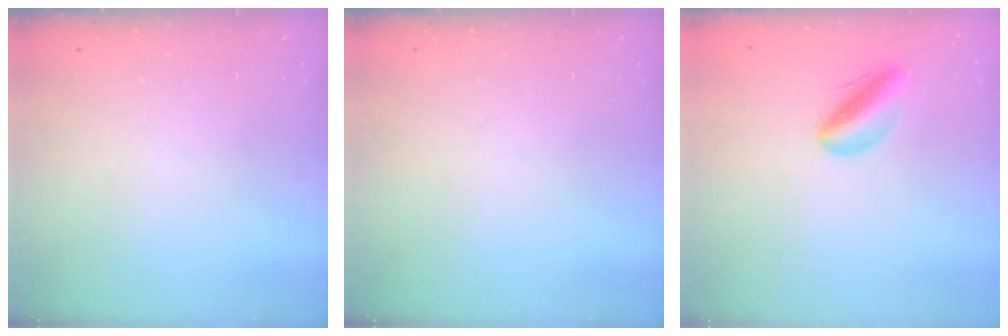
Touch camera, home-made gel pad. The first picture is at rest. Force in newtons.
{"total": 0.0}
{"total": 7.1, "press": 6.8, "slide": 2.1}